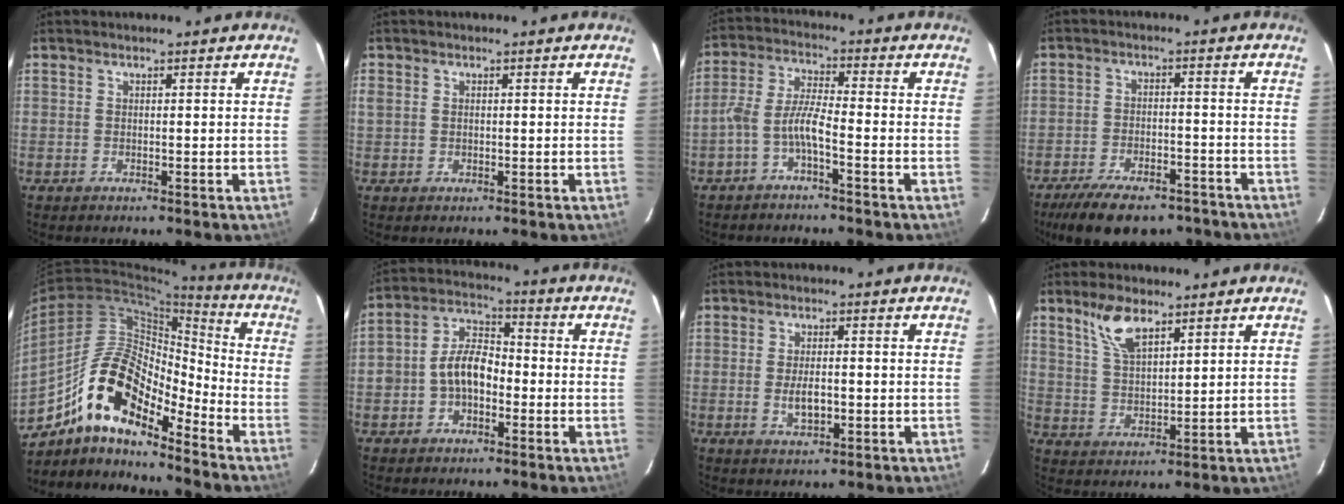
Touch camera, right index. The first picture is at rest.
{"total": 1.7, "force": [0.3, 1.3, 1.0], "torque": [-0.018, 0.000, 0.005]}
{"total": 5.5, "force": [-2.8, 1.0, 4.6], "torque": [-0.109, 0.015, -0.055]}
{"total": 16.3, "force": [-12.6, 6.6, 8.0], "torque": [-0.166, -0.013, -0.180]}
{"total": 15.8, "force": [-11.2, 5.2, 9.9], "torque": [-0.169, 0.014, -0.218]}
{"total": 8.6, "force": [-2.2, 5.8, 6.0], "torque": [-0.116, 0.028, -0.038]}
{"total": 4.7, "force": [-0.8, 2.1, 4.1], "torque": [-0.079, -0.004, -0.010]}
{"total": 7.5, "force": [5.0, 2.9, 4.8], "torque": [-0.092, 0.009, 0.103]}